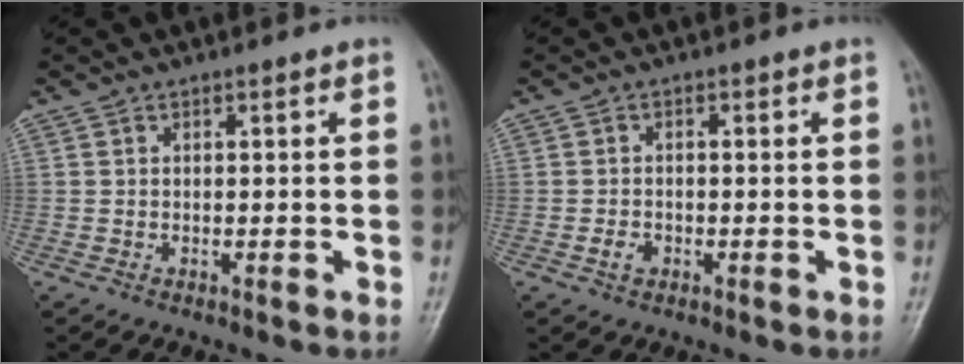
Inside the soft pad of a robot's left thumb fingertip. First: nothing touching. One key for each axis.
{"total": 2.1, "fx": -0.8, "fy": 1.6, "fz": 1.0, "tx": -0.012, "ty": 0.004, "tz": -0.016}